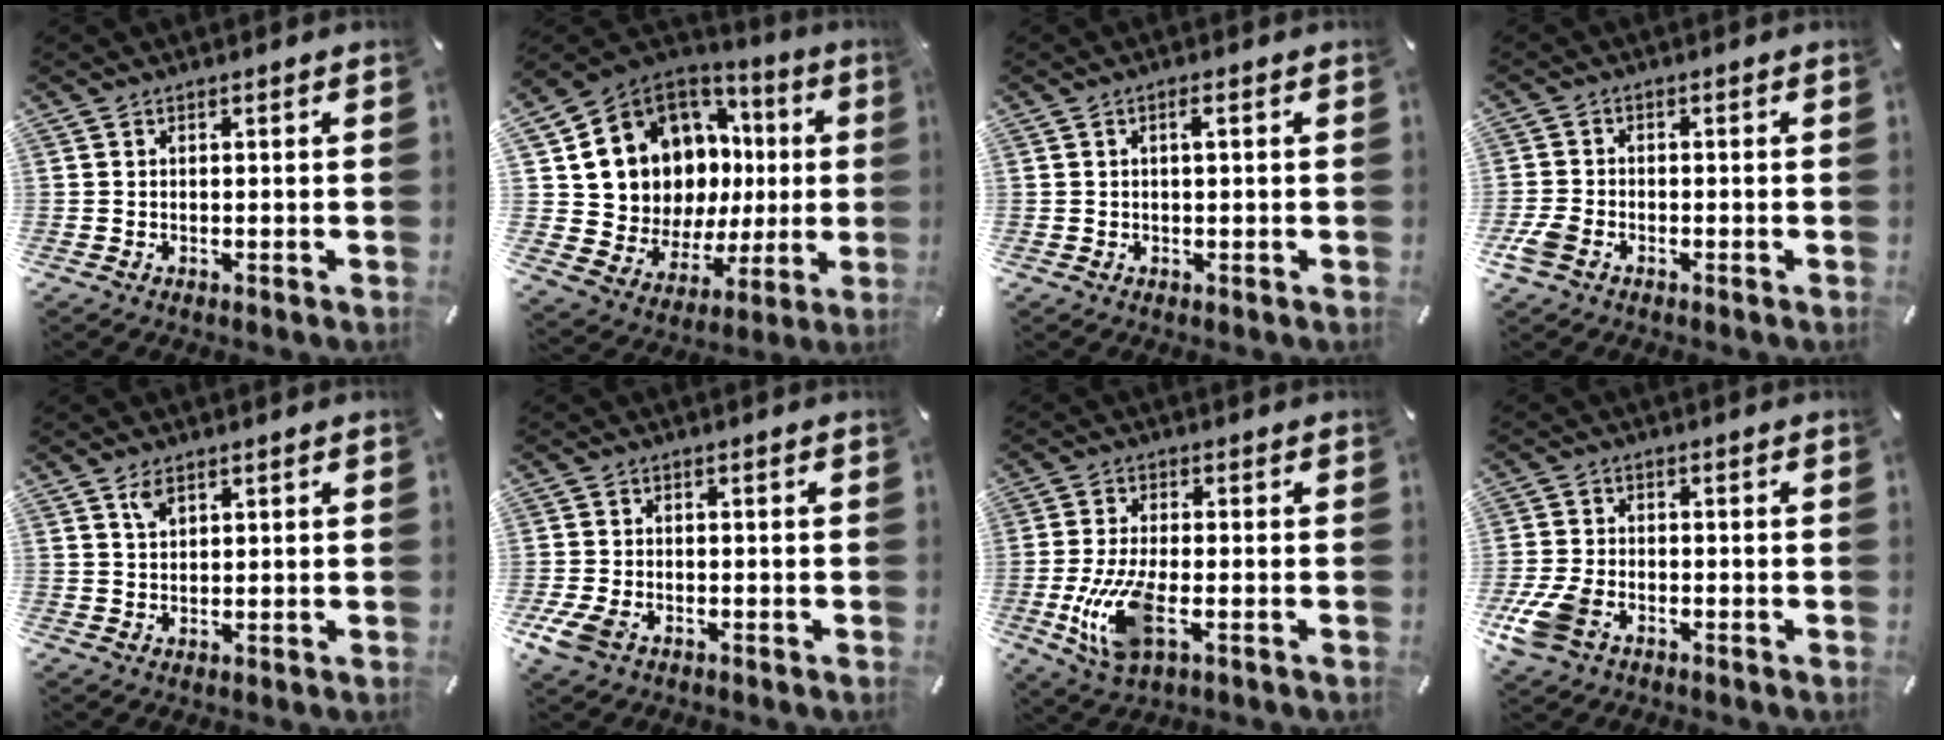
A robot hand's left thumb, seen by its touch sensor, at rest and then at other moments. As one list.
[{"total": 12.9, "force": [5.1, 10.7, 5.0], "torque": [-0.099, -0.065, 0.115]}, {"total": 1.6, "force": [0.4, 0.5, 1.5], "torque": [-0.030, 0.003, 0.005]}, {"total": 4.0, "force": [-1.9, 2.8, 2.1], "torque": [-0.053, 0.005, -0.038]}, {"total": 2.6, "force": [1.8, 1.3, 1.5], "torque": [-0.024, -0.004, 0.031]}, {"total": 5.2, "force": [-2.3, 3.1, 3.4], "torque": [-0.086, -0.001, -0.046]}, {"total": 11.6, "force": [-2.9, 5.1, 10.0], "torque": [-0.221, -0.013, -0.051]}, {"total": 8.2, "force": [-3.7, 5.5, 4.9], "torque": [-0.118, 0.008, -0.068]}]